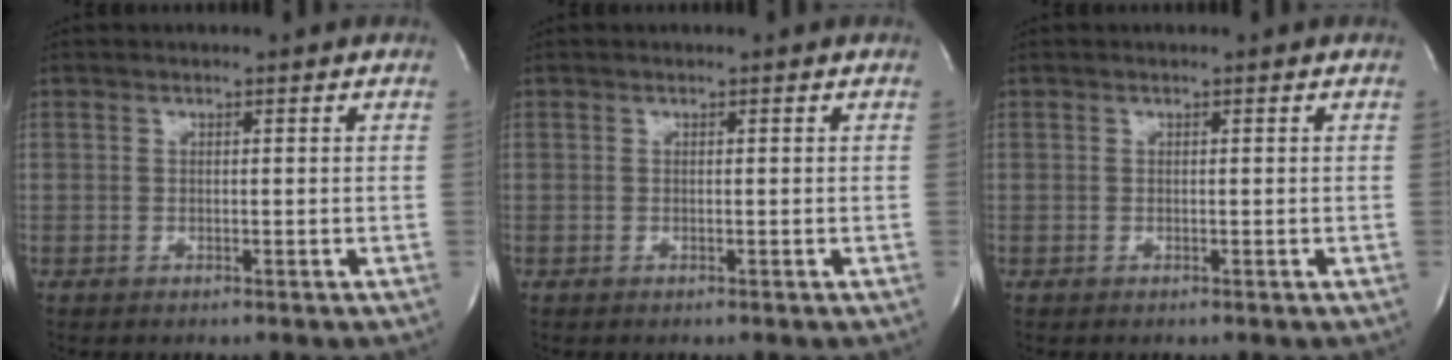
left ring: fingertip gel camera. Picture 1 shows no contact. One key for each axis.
{"total": 0.0}
{"total": 0.0}